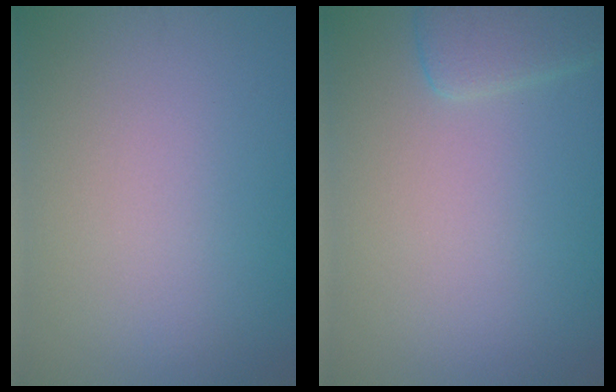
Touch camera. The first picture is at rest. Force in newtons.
{"total": 2.4, "press": 2.4, "slide": 0.2}